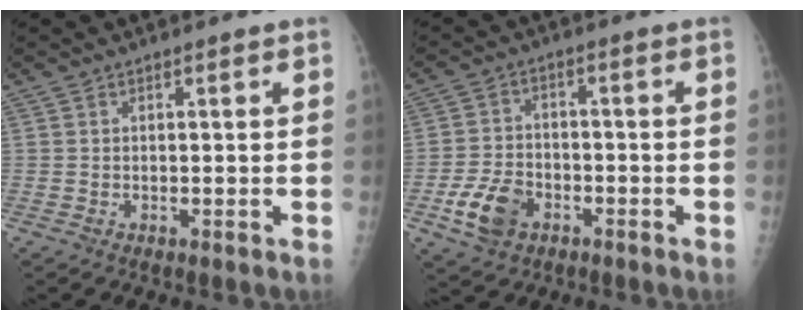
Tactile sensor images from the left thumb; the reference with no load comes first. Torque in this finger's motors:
{"motor_torque": [-0.39, 1.33, 0.16, -0.09, 0.14]}